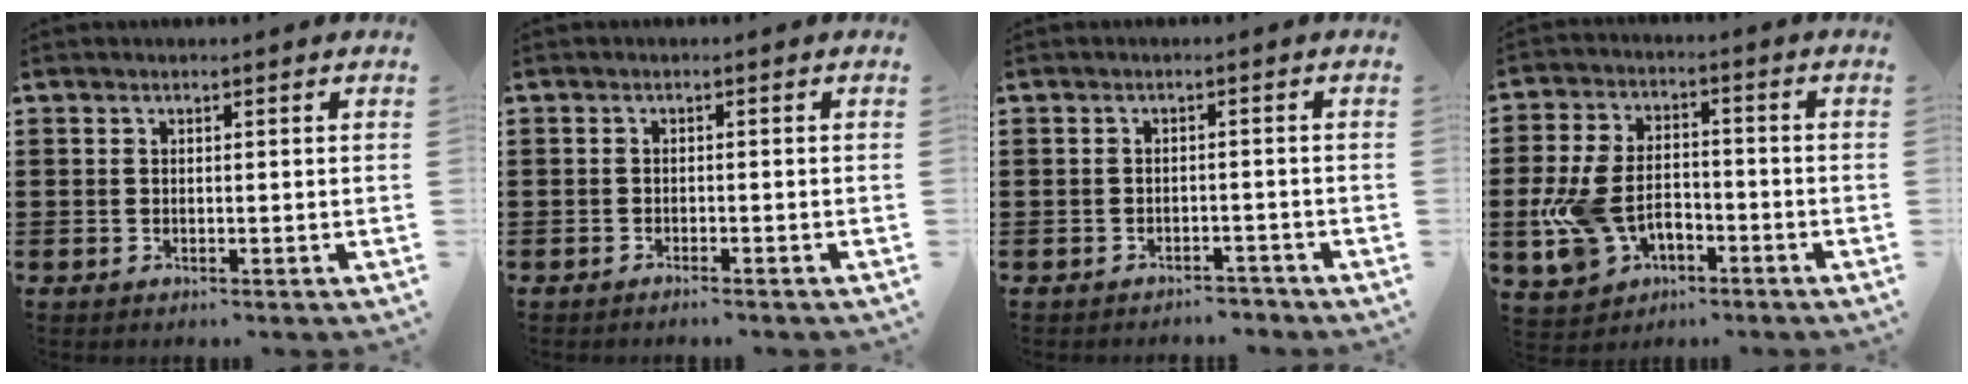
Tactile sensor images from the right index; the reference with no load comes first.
{"total": 1.1, "force": [-1.0, -0.1, 0.2], "torque": [-0.006, -0.002, -0.021]}
{"total": 1.7, "force": [-1.7, 0.3, 0.1], "torque": [-0.009, 0.002, -0.036]}
{"total": 8.4, "force": [-2.8, 5.3, 5.8], "torque": [-0.151, 0.005, -0.058]}